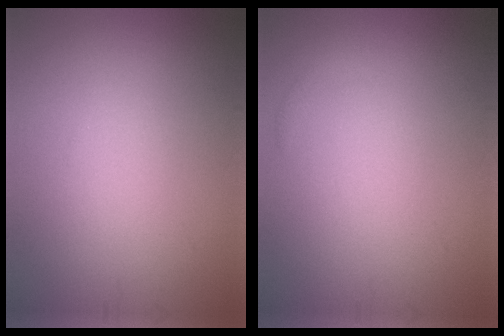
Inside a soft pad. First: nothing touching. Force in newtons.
{"total": 0.6, "press": 0.6, "slide": 0.1}